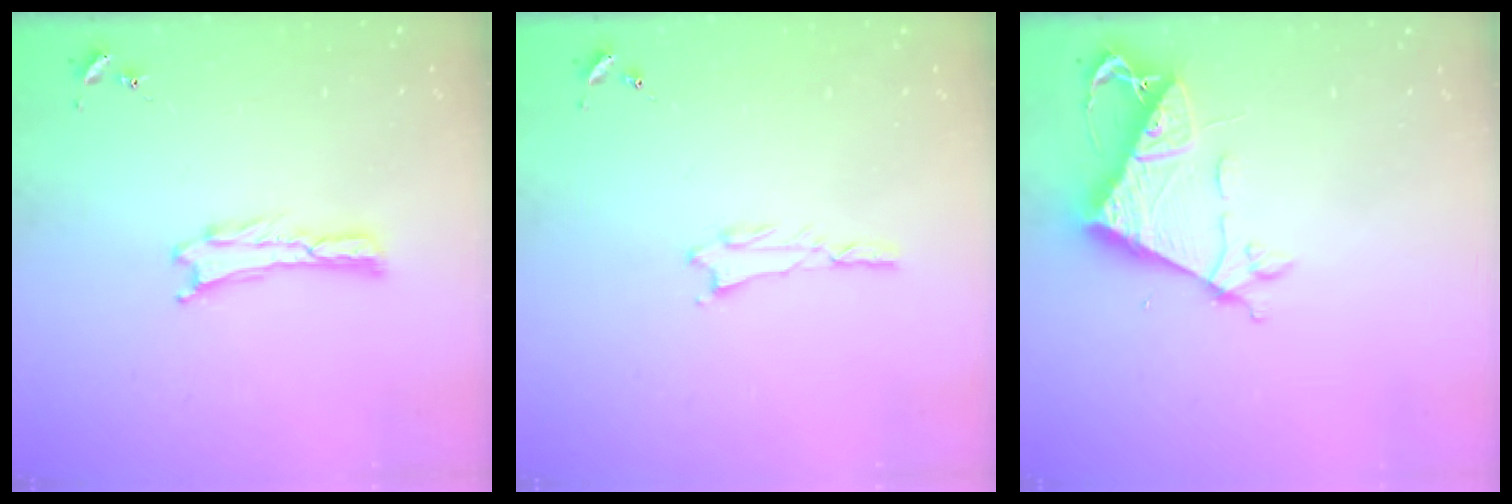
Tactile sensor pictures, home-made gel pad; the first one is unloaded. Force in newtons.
{"total": 0.9, "press": 0.9, "slide": 0.2}
{"total": 7.5, "press": 7.5, "slide": 0.1}